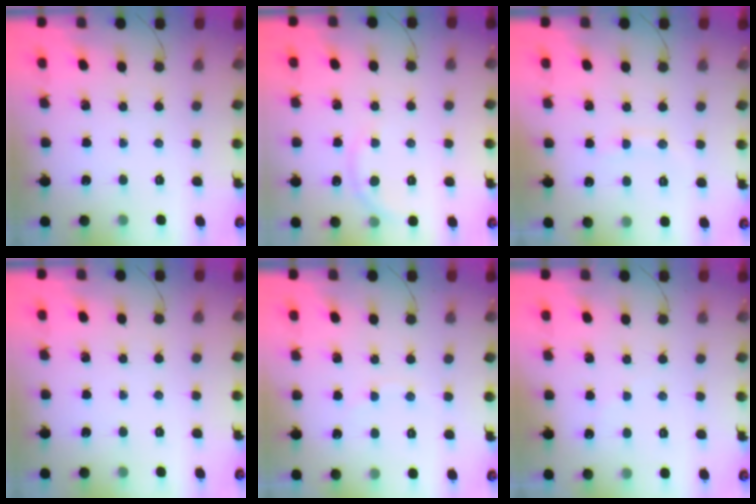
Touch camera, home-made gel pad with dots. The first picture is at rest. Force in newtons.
{"total": 3.9, "press": 3.7, "slide": 1.2}
{"total": 8.2, "press": 8.1, "slide": 1.0}
{"total": 0.0}
{"total": 5.3, "press": 5.2, "slide": 1.0}
{"total": 5.2, "press": 5.1, "slide": 0.9}